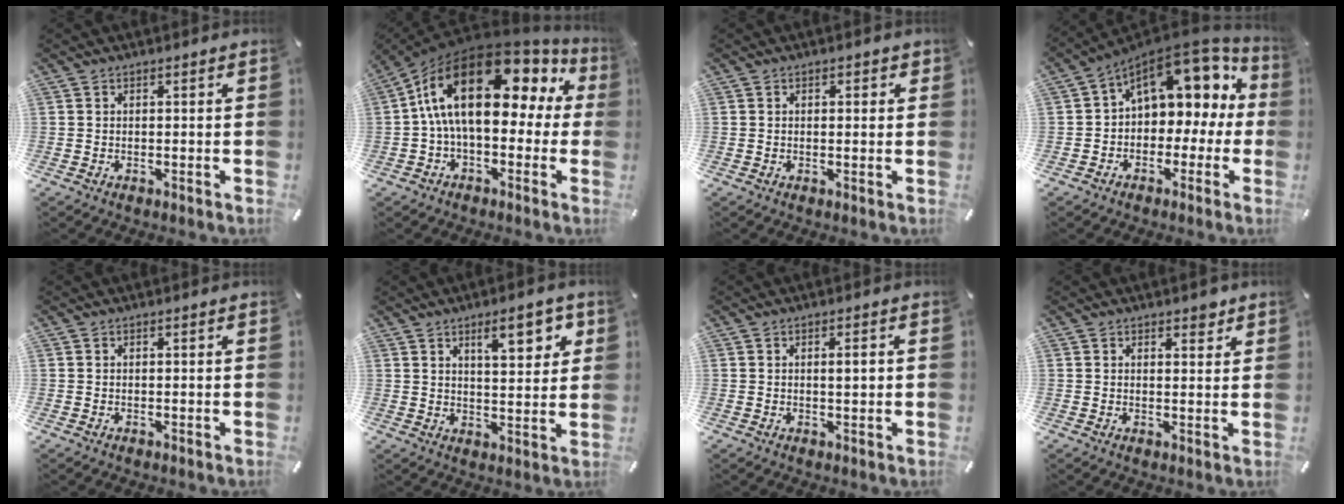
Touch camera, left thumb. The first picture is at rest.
{"total": 21.1, "force": [6.0, 11.1, 17.0], "torque": [-0.317, -0.035, 0.100]}
{"total": 1.0, "force": [0.1, 0.7, 0.6], "torque": [-0.006, 0.002, -0.001]}
{"total": 12.4, "force": [6.1, 8.1, 7.2], "torque": [-0.104, -0.047, 0.103]}
{"total": 0.0}
{"total": 9.5, "force": [5.2, 3.6, 7.1], "torque": [-0.095, -0.021, 0.080]}
{"total": 2.3, "force": [0.2, 0.7, 2.1], "torque": [-0.033, -0.001, 0.000]}
{"total": 2.6, "force": [2.0, 1.4, 0.9], "torque": [0.003, -0.012, 0.030]}